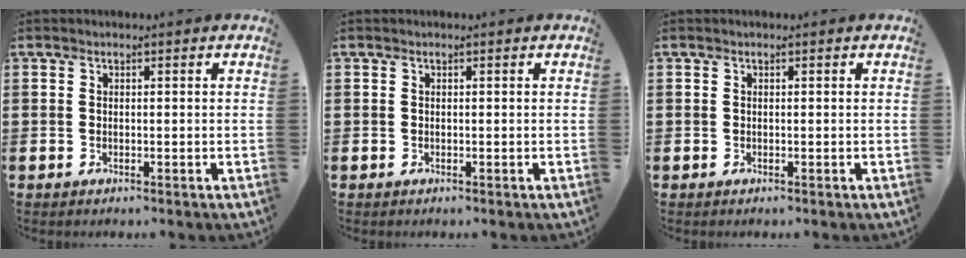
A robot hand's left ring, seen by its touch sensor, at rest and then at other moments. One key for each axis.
{"total": 0.0}
{"total": 0.0}